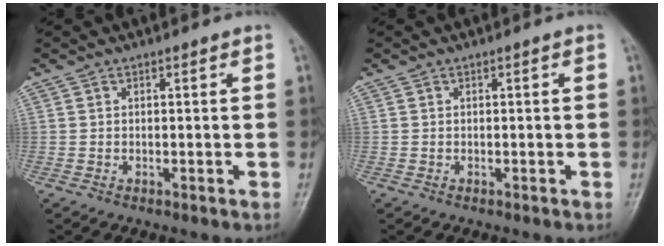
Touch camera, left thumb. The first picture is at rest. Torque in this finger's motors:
{"motor_torque": [0.00, 0.00, 0.00, 0.00, 0.00]}